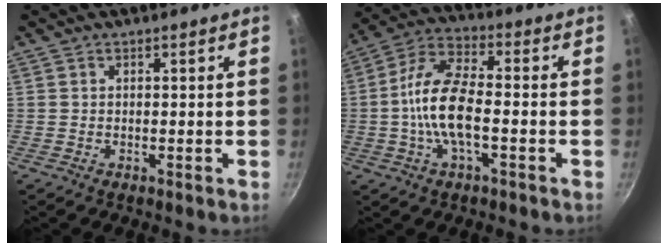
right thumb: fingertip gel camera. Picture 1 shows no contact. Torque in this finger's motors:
{"motor_torque": [1.22, 1.10, 2.05, -0.42, 0.62]}